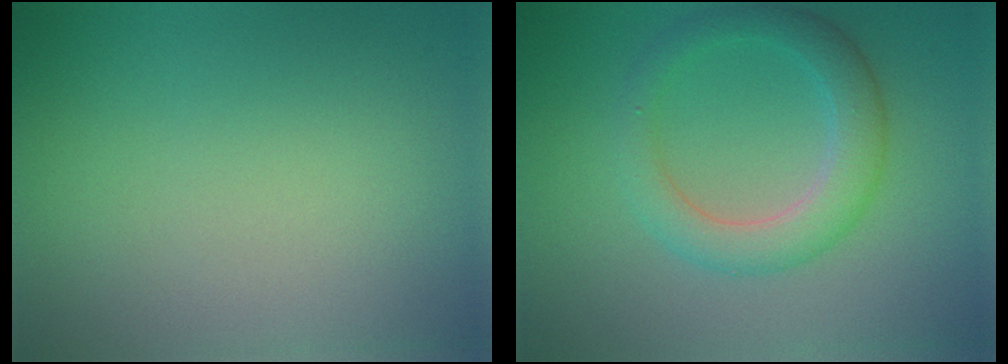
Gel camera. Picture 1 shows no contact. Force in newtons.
{"total": 4.0, "press": 4.0, "slide": 0.1}